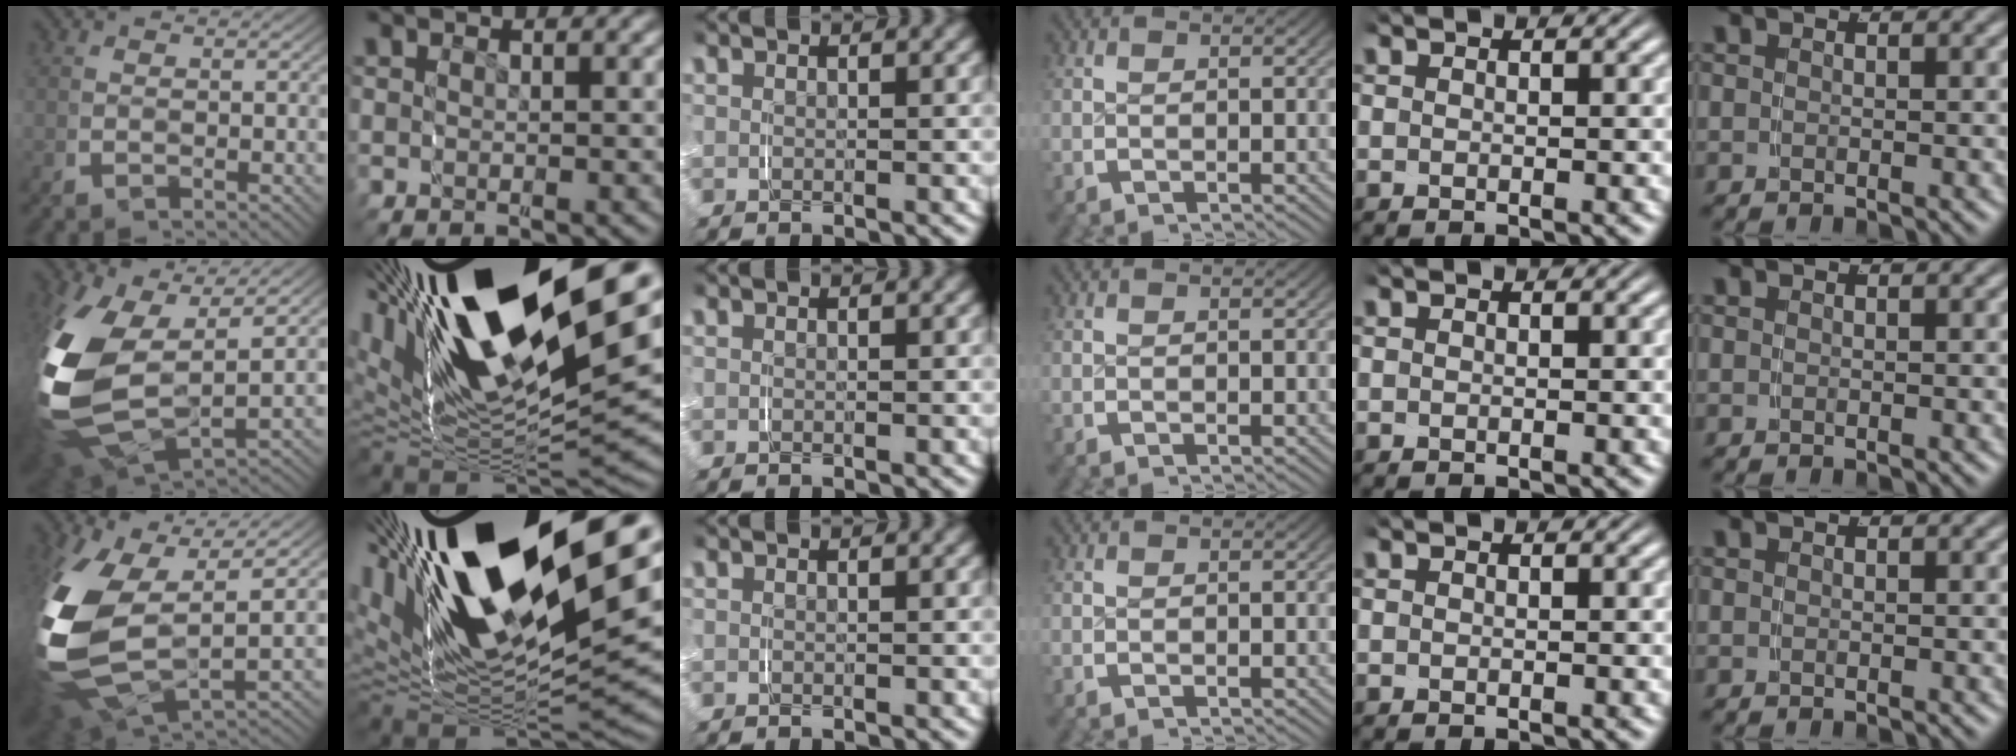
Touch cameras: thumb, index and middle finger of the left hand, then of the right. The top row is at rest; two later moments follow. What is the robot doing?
{"motion": "grasp_and_lifting", "object": "knife"}